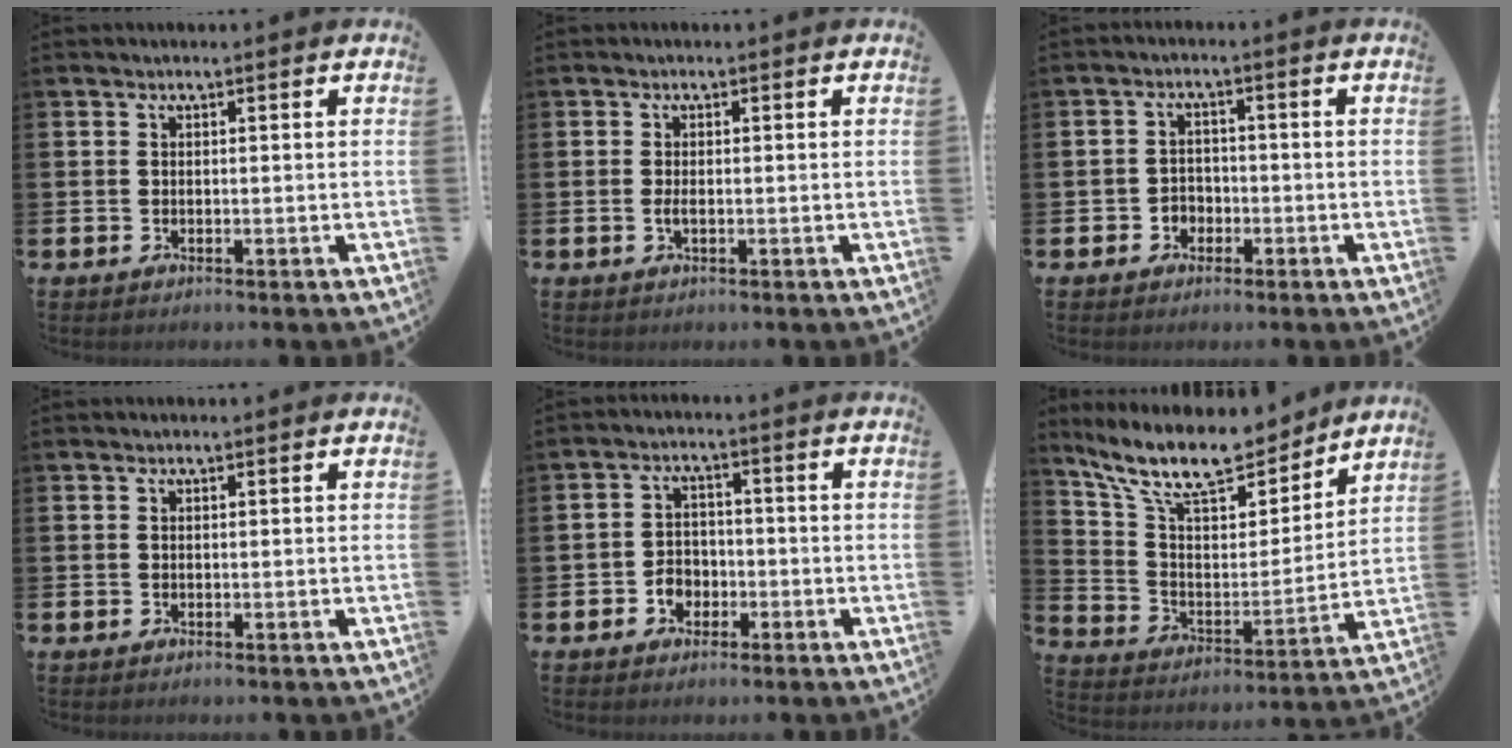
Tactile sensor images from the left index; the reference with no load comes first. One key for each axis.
{"total": 1.0, "fx": -0.3, "fy": 0.3, "fz": 0.9, "tx": -0.024, "ty": 0.002, "tz": -0.003}
{"total": 2.4, "fx": -1.3, "fy": 1.9, "fz": 0.4, "tx": -0.020, "ty": 0.010, "tz": -0.030}
{"total": 0.0}
{"total": 3.2, "fx": -1.5, "fy": 2.5, "fz": 1.3, "tx": -0.019, "ty": 0.002, "tz": -0.035}
{"total": 12.8, "fx": 11.0, "fy": 3.7, "fz": 5.2, "tx": -0.136, "ty": -0.068, "tz": 0.194}